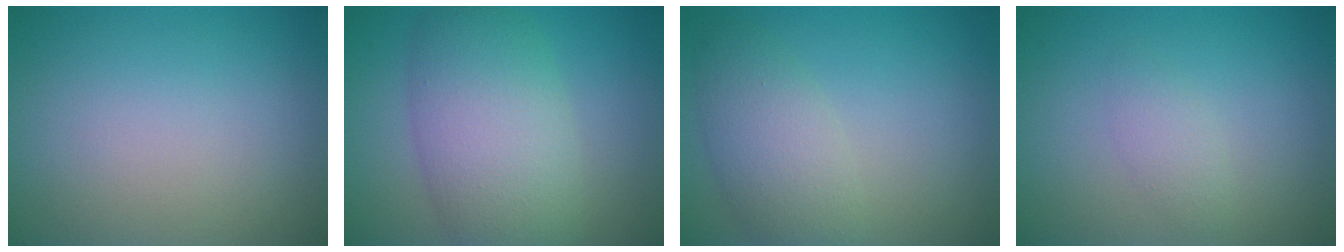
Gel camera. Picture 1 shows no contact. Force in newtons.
{"total": 8.0, "press": 8.0, "slide": 0.6}
{"total": 4.1, "press": 4.1, "slide": 0.1}
{"total": 1.4, "press": 1.4, "slide": 0.0}